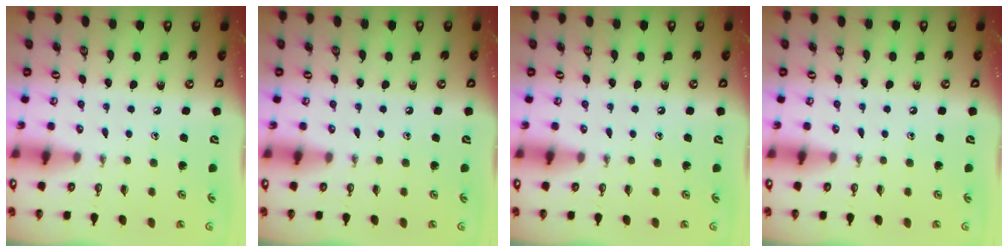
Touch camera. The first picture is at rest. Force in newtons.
{"total": 0.0}
{"total": 0.0}
{"total": 0.0}